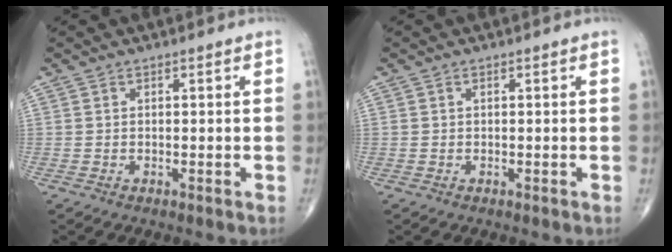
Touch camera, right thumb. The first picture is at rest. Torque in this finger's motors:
{"motor_torque": [-0.07, -0.28, 0.07, 0.26, -0.03]}